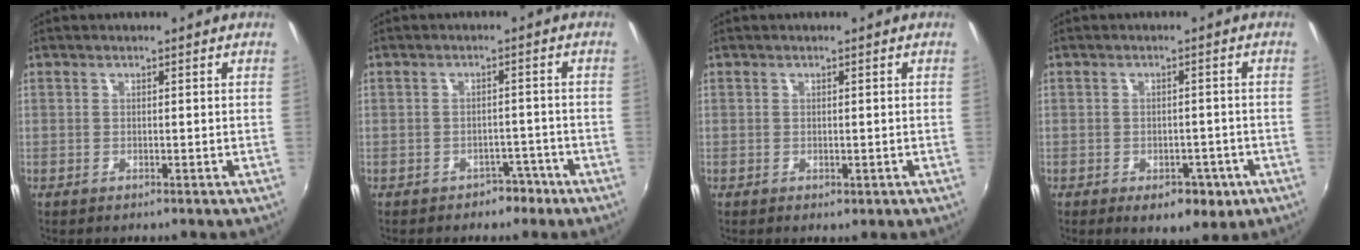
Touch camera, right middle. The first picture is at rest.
{"total": 3.6, "force": [-2.6, 2.3, 0.7], "torque": [-0.017, 0.007, -0.031]}
{"total": 0.7, "force": [-0.2, 0.6, 0.3], "torque": [-0.003, -0.004, -0.003]}
{"total": 6.9, "force": [-3.8, 4.0, 4.2], "torque": [-0.070, -0.011, -0.041]}